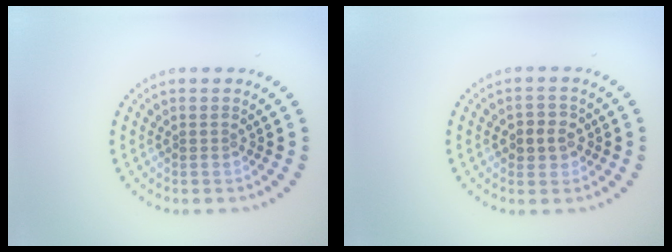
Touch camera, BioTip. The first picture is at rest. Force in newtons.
{"total": 2.5, "press": 2.4, "slide": 0.7}